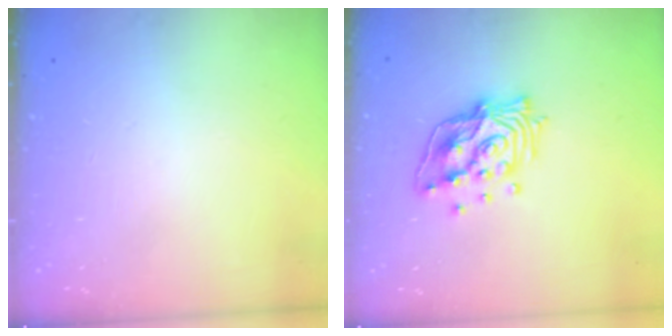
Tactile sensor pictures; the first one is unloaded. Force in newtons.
{"total": 14.7, "press": 14.6, "slide": 1.3}